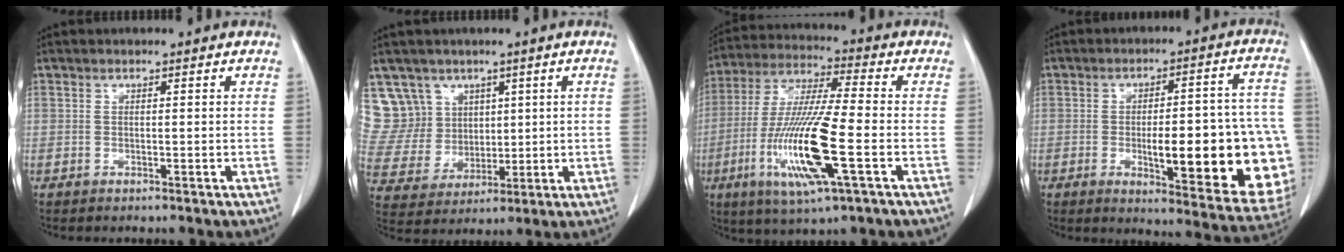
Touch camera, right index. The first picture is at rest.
{"total": 10.0, "force": [5.8, 8.1, 0.6], "torque": [-0.024, 0.038, 0.131]}
{"total": 16.0, "force": [-4.7, 1.0, 15.3], "torque": [-0.316, -0.020, -0.088]}
{"total": 21.9, "force": [-4.3, 4.9, 20.9], "torque": [-0.185, 0.020, -0.033]}